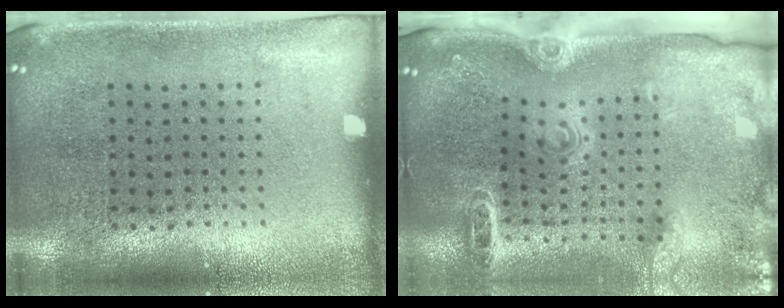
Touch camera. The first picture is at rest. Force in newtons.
{"total": 2.0, "press": 1.8, "slide": 0.8}